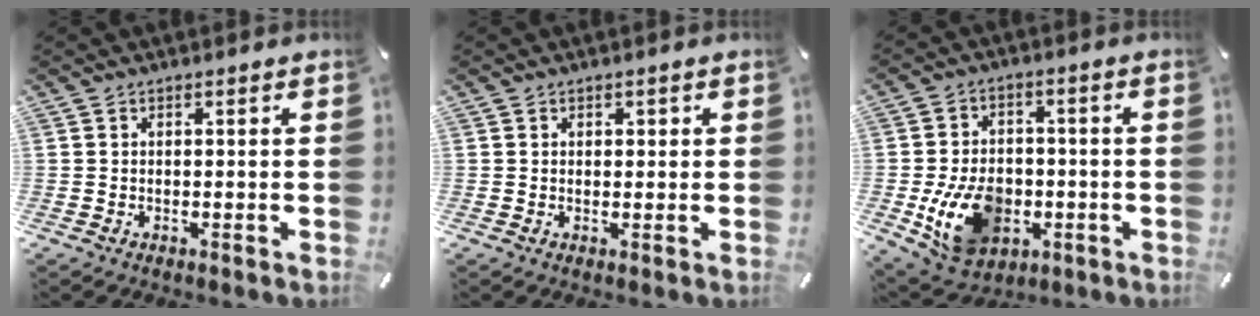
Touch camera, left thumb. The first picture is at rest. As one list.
[{"total": 0.9, "force": [0.3, 0.8, 0.3], "torque": [0.001, 0.001, 0.002]}, {"total": 14.1, "force": [-3.7, 10.5, 8.6], "torque": [-0.166, 0.009, -0.064]}]